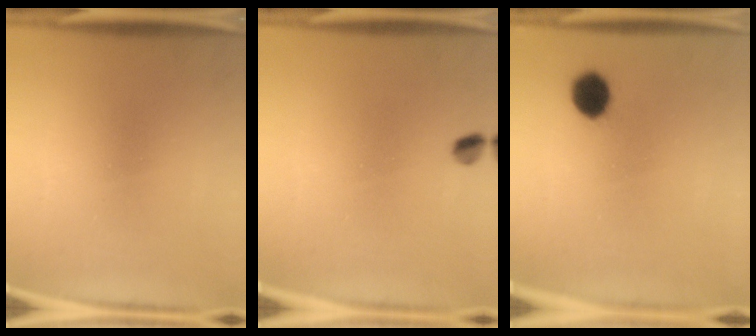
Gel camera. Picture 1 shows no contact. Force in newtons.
{"total": 2.3}
{"total": 6.8}